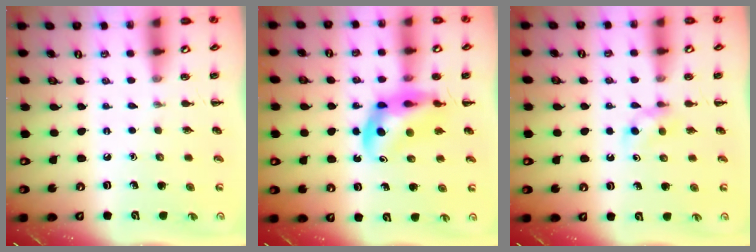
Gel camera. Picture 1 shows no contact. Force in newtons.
{"total": 10.0, "press": 9.5, "slide": 3.2}
{"total": 2.6, "press": 2.4, "slide": 1.0}